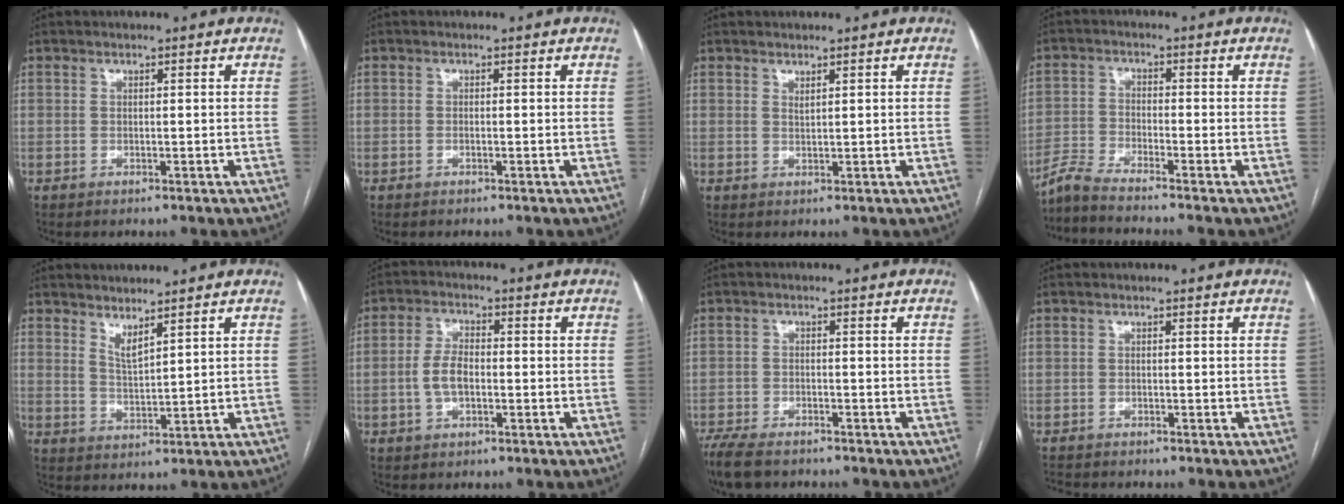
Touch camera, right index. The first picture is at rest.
{"total": 0.0}
{"total": 0.9, "force": [0.7, 0.1, 0.5], "torque": [-0.011, -0.005, 0.016]}
{"total": 4.9, "force": [-4.5, -1.5, 1.3], "torque": [-0.036, -0.022, -0.090]}
{"total": 3.1, "force": [2.5, 0.2, 1.7], "torque": [-0.035, -0.017, 0.055]}
{"total": 4.7, "force": [-0.8, 2.4, 3.9], "torque": [-0.088, 0.011, -0.013]}
{"total": 7.4, "force": [-6.1, 2.3, 3.6], "torque": [-0.064, -0.016, -0.102]}
{"total": 1.8, "force": [-1.7, 0.4, 0.3], "torque": [-0.004, -0.008, -0.026]}